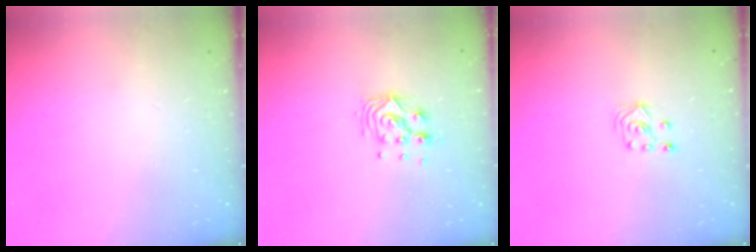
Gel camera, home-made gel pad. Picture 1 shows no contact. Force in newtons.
{"total": 9.2, "press": 9.2, "slide": 0.7}
{"total": 2.8, "press": 2.6, "slide": 1.1}